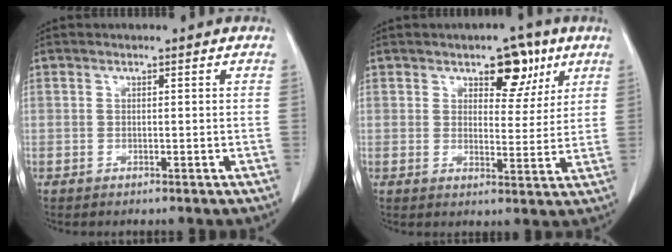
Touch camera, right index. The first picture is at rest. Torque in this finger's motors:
{"motor_torque": [0.41, 0.39, 0.07, 0.05]}